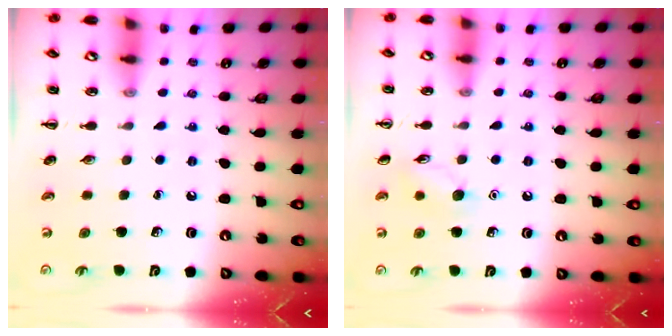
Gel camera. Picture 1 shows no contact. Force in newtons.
{"total": 7.0, "press": 6.8, "slide": 1.4}